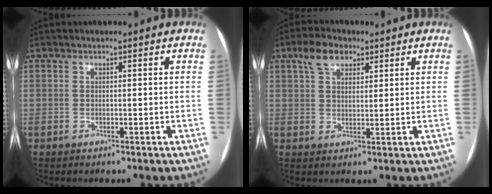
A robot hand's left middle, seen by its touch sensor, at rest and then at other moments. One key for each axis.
{"total": 5.5, "fx": 3.3, "fy": 3.0, "fz": 3.1, "tx": -0.064, "ty": 0.021, "tz": 0.061}